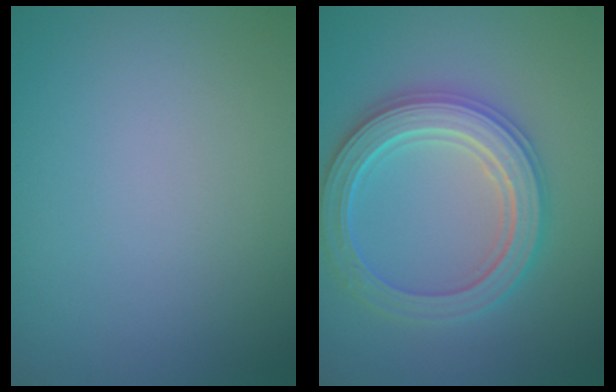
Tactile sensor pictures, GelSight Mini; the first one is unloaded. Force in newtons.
{"total": 5.5, "press": 5.4, "slide": 1.0}